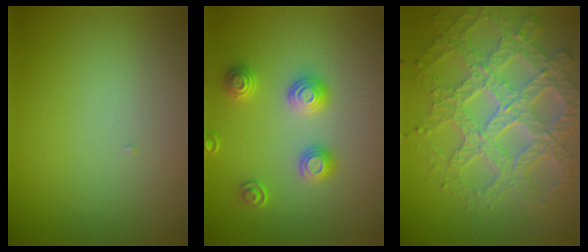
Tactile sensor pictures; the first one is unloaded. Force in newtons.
{"total": 2.9, "press": 2.7, "slide": 1.1}
{"total": 6.4, "press": 5.8, "slide": 2.8}